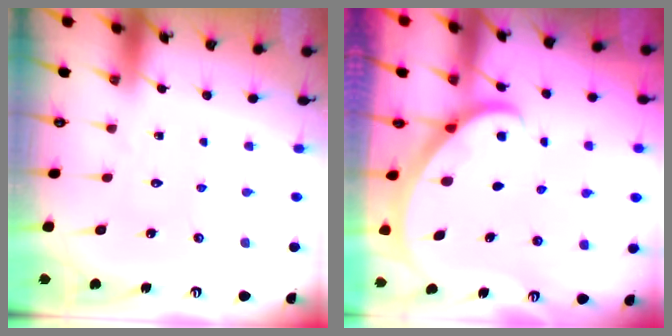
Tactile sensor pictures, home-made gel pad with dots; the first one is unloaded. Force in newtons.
{"total": 2.7, "press": 2.7, "slide": 0.2}